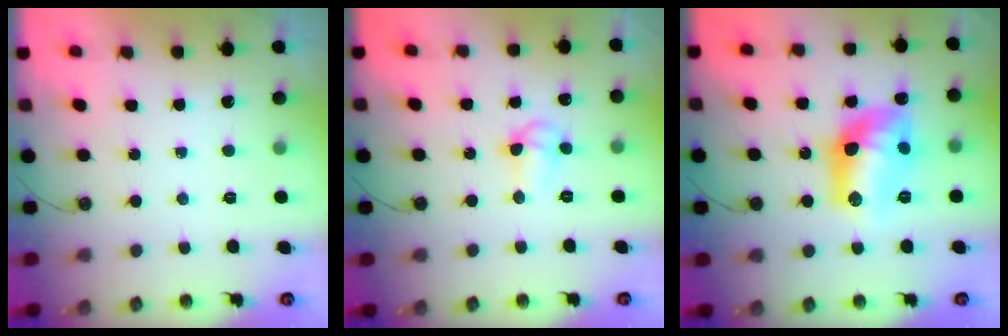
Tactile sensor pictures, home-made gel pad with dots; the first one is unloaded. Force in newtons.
{"total": 6.4, "press": 6.4, "slide": 0.8}
{"total": 13.4, "press": 13.3, "slide": 1.0}